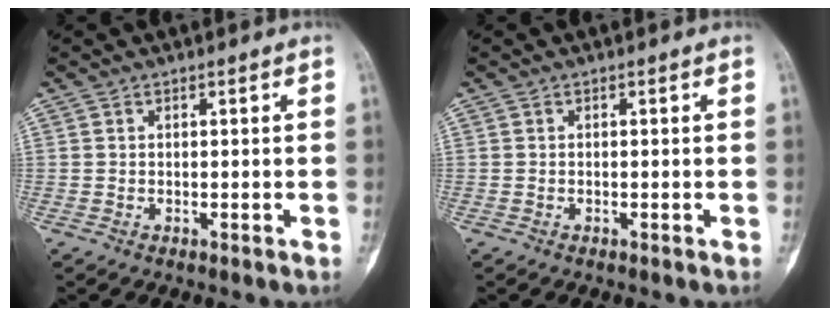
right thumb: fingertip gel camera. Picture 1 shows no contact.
{"total": 0.0}